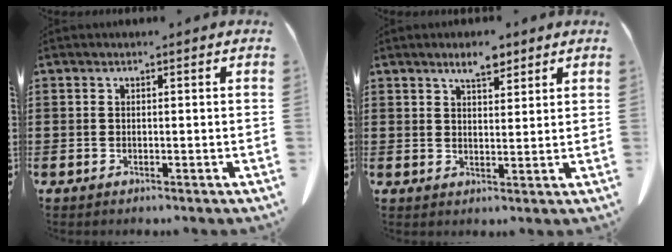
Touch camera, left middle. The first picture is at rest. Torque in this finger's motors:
{"motor_torque": [2.14, 0.00, 0.07, 0.08]}